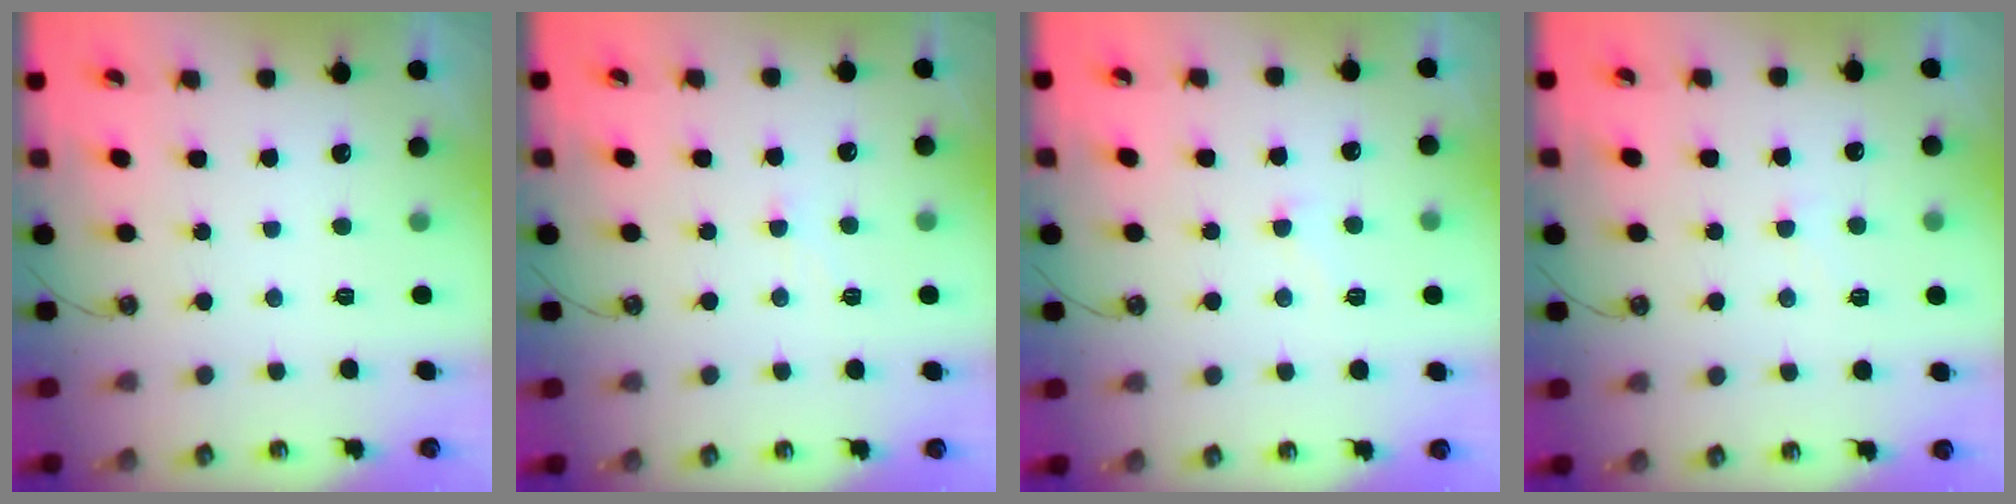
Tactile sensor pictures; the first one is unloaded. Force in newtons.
{"total": 1.5, "press": 1.5, "slide": 0.3}
{"total": 3.5, "press": 3.3, "slide": 1.1}
{"total": 3.4, "press": 3.3, "slide": 0.6}